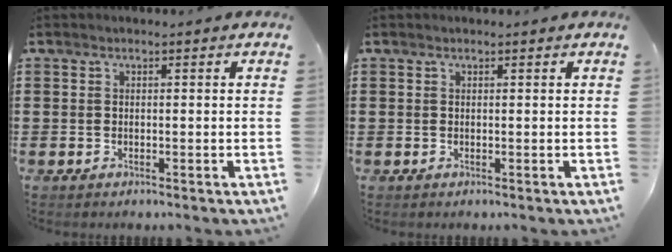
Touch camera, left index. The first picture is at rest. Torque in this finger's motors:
{"motor_torque": [0.00, -0.71, 0.00, 0.00]}